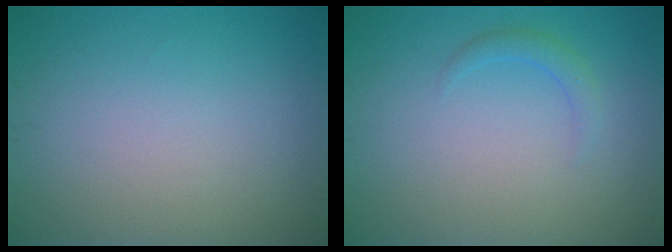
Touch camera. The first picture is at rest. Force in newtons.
{"total": 1.3, "press": 1.3, "slide": 0.1}